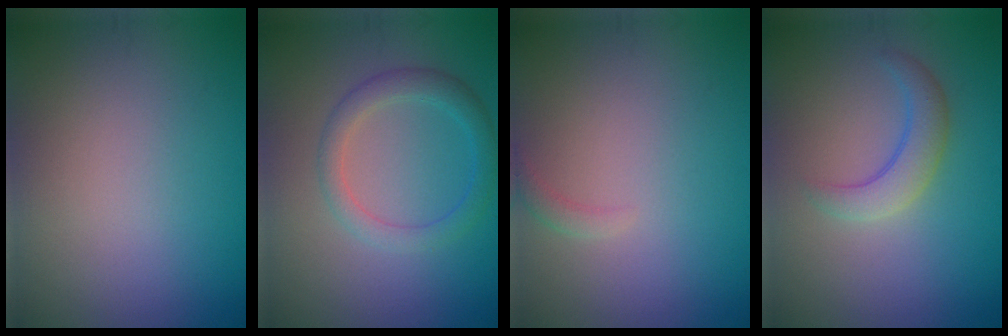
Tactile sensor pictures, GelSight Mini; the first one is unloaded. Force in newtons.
{"total": 2.8, "press": 2.8, "slide": 0.1}
{"total": 1.0, "press": 0.9, "slide": 0.2}
{"total": 2.7, "press": 2.7, "slide": 0.2}